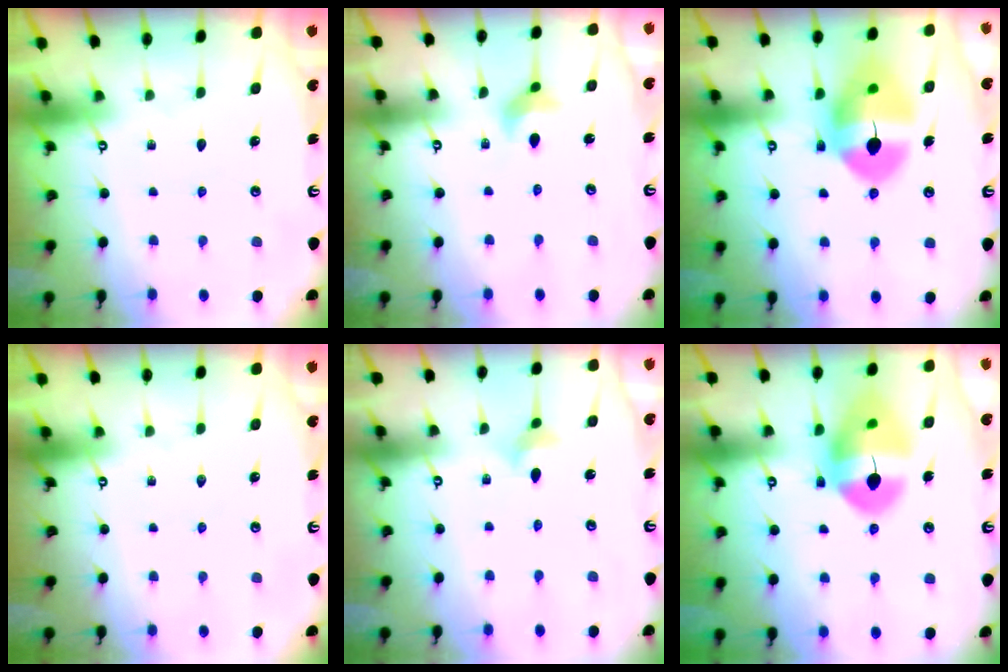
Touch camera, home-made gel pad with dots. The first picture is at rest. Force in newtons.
{"total": 4.8, "press": 4.7, "slide": 0.9}
{"total": 14.1, "press": 14.0, "slide": 1.8}
{"total": 0.0}
{"total": 3.2, "press": 3.1, "slide": 0.6}
{"total": 13.3, "press": 13.2, "slide": 1.6}